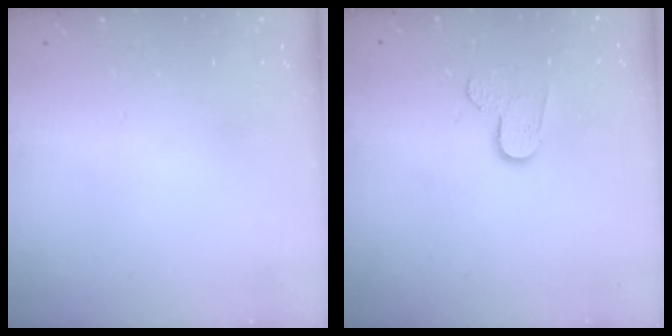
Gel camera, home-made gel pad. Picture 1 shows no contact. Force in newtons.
{"total": 6.3, "press": 6.3, "slide": 0.5}